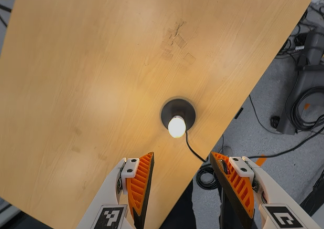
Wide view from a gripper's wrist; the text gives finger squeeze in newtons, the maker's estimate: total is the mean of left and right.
{"total": 0.0}